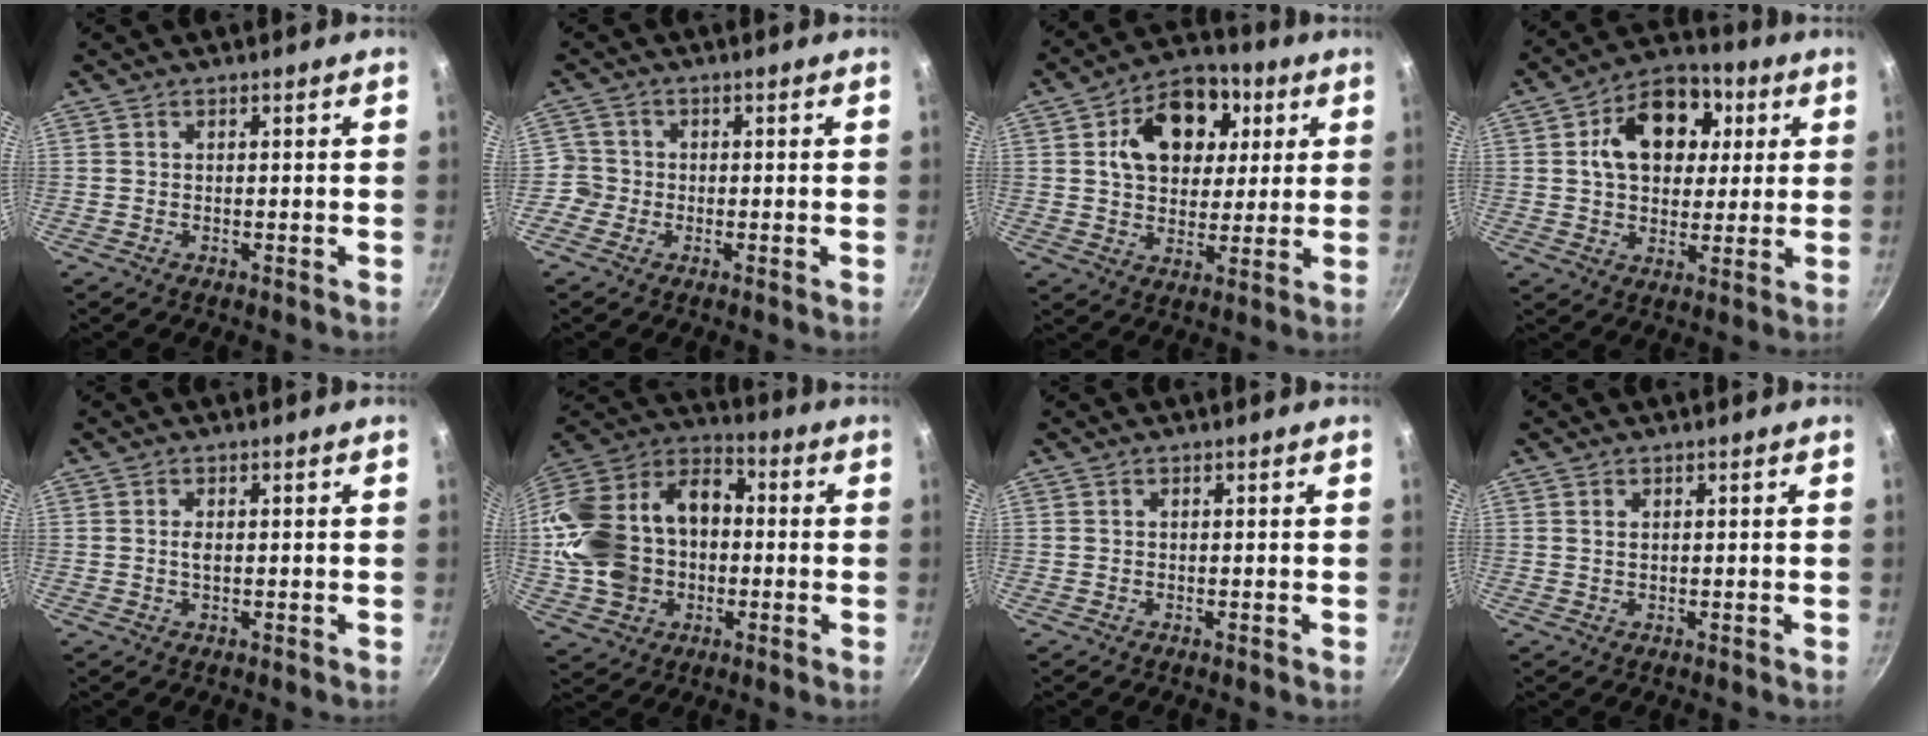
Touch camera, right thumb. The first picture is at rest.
{"total": 3.3, "force": [-1.3, 3.1, 0.3], "torque": [0.017, 0.015, -0.031]}
{"total": 16.4, "force": [4.8, 11.7, 10.4], "torque": [-0.124, 0.005, 0.067]}
{"total": 16.1, "force": [4.0, 11.6, 10.5], "torque": [-0.128, 0.011, 0.051]}
{"total": 1.5, "force": [0.1, 0.7, 1.3], "torque": [-0.026, 0.001, 0.001]}
{"total": 25.1, "force": [-1.7, 18.8, 16.6], "torque": [-0.320, 0.061, -0.029]}
{"total": 0.0}
{"total": 1.0, "force": [0.3, 0.6, 0.8], "torque": [-0.014, 0.001, 0.006]}